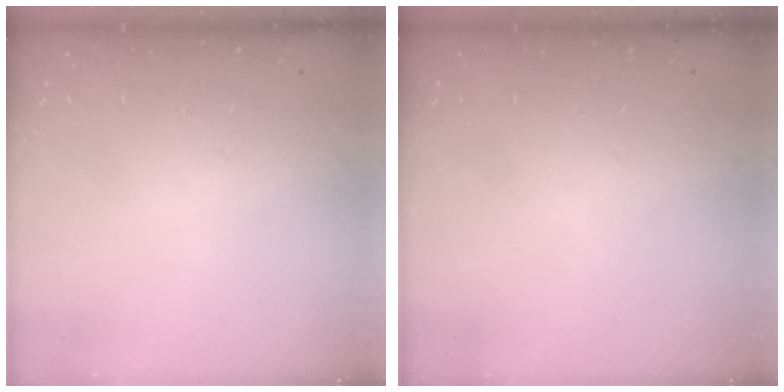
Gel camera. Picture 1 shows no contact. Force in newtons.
{"total": 0.0}